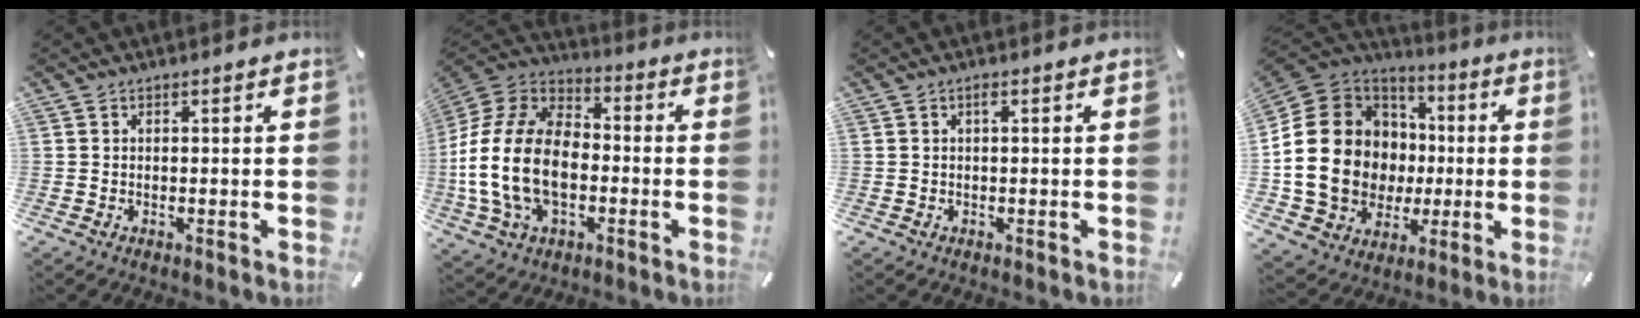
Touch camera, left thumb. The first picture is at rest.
{"total": 20.0, "force": [-4.4, 13.6, 13.9], "torque": [-0.296, 0.035, -0.077]}
{"total": 1.1, "force": [0.2, 0.2, 1.0], "torque": [-0.021, 0.002, 0.003]}
{"total": 23.1, "force": [-0.7, 19.3, 12.7], "torque": [-0.272, -0.012, 0.019]}